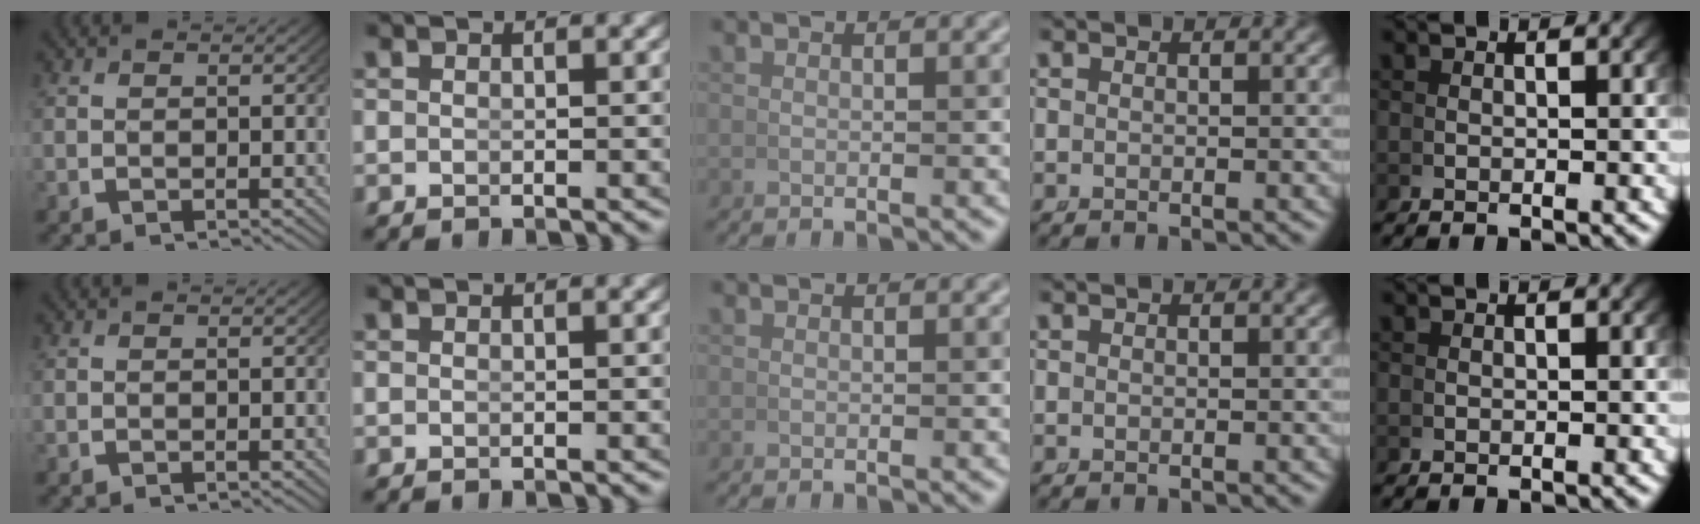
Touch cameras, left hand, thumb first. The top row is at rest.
{}